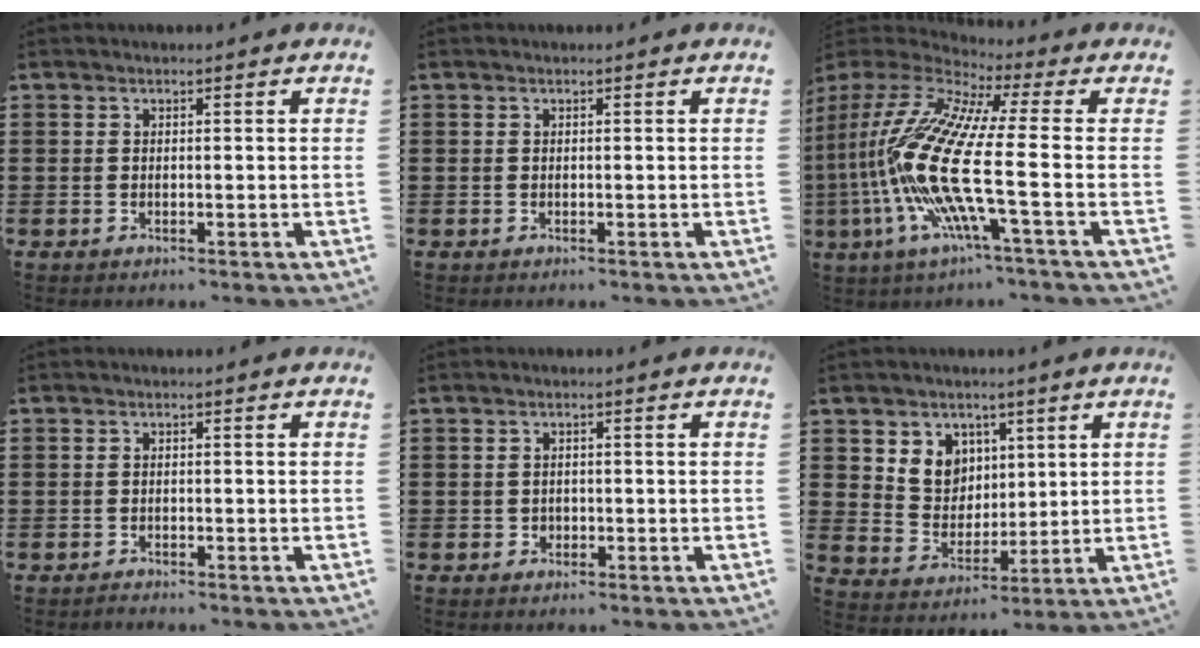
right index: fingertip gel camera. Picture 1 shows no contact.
{"total": 0.0}
{"total": 16.4, "force": [-4.1, 2.4, 15.6], "torque": [-0.370, -0.021, -0.100]}
{"total": 0.6, "force": [-0.6, 0.0, 0.0], "torque": [-0.001, 0.000, -0.014]}
{"total": 0.9, "force": [-0.2, 0.8, 0.2], "torque": [-0.007, 0.003, -0.006]}
{"total": 6.5, "force": [3.3, 5.5, 1.0], "torque": [-0.046, -0.001, 0.062]}